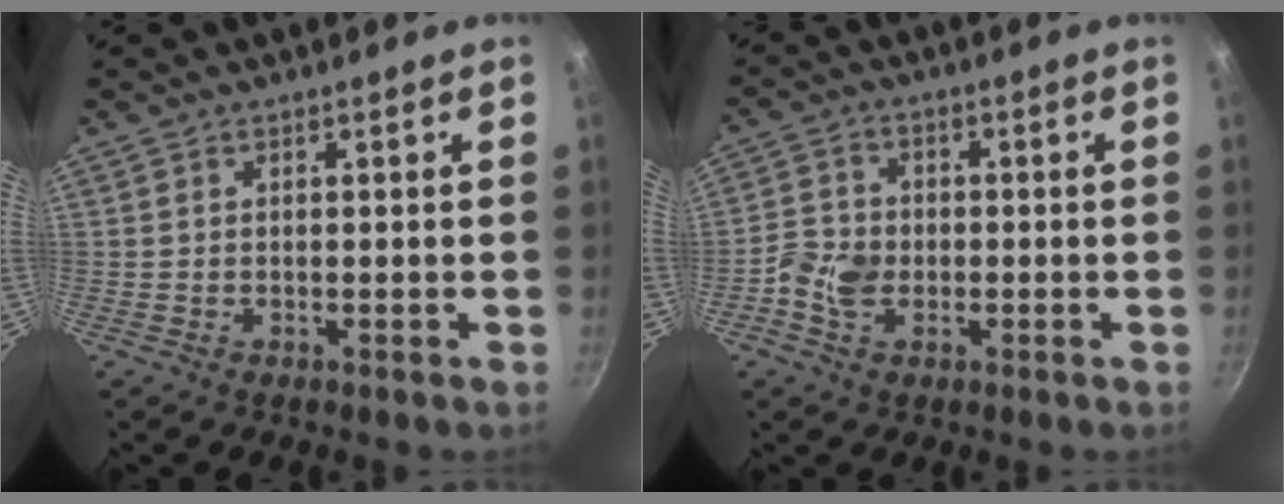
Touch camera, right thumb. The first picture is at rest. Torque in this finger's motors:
{"motor_torque": [0.03, 0.03, 0.10, -0.09, 0.03]}